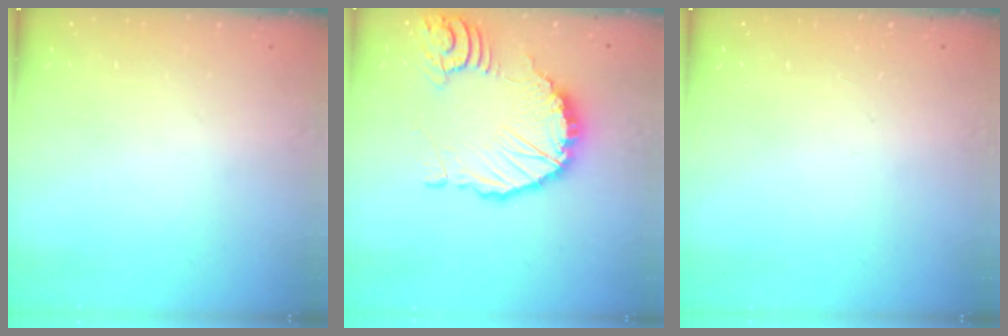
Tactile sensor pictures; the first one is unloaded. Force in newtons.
{"total": 14.7, "press": 14.6, "slide": 1.7}
{"total": 0.0}